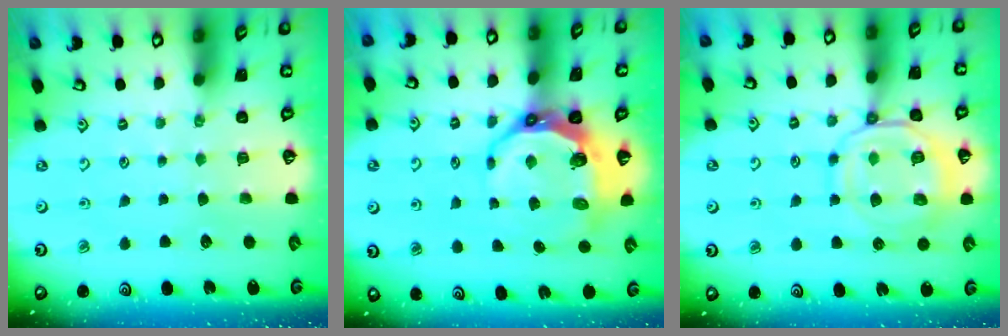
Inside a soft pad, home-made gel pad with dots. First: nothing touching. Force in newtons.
{"total": 9.5, "press": 8.6, "slide": 4.0}
{"total": 12.7, "press": 12.6, "slide": 1.5}